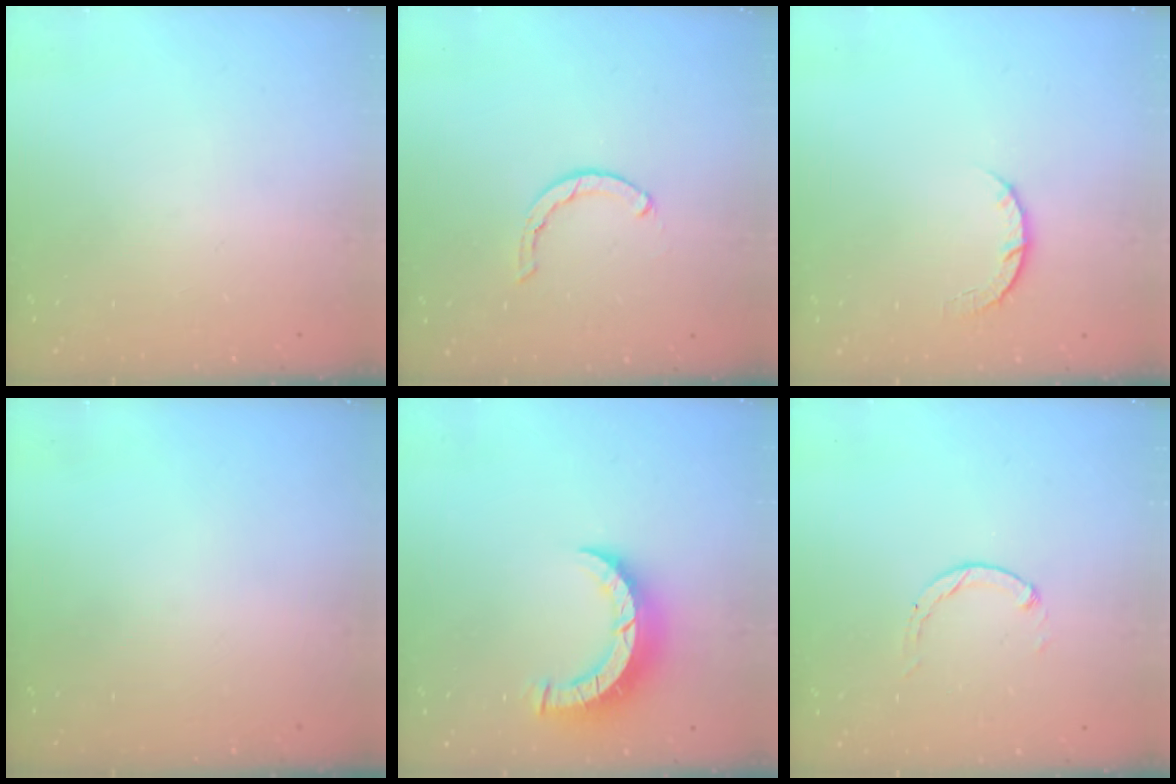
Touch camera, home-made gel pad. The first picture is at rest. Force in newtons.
{"total": 1.6, "press": 1.5, "slide": 0.4}
{"total": 5.2, "press": 5.1, "slide": 0.7}
{"total": 0.0}
{"total": 7.9, "press": 7.9, "slide": 1.0}
{"total": 0.7, "press": 0.6, "slide": 0.2}